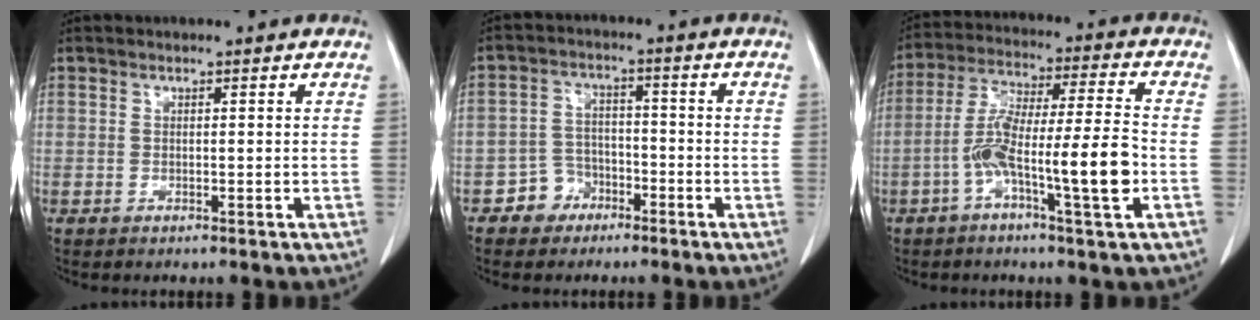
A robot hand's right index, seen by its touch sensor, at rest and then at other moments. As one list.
[{"total": 4.8, "force": [-2.9, 3.8, 0.5], "torque": [0.000, 0.016, -0.049]}, {"total": 13.0, "force": [-4.1, 0.6, 12.3], "torque": [-0.232, 0.011, -0.073]}]